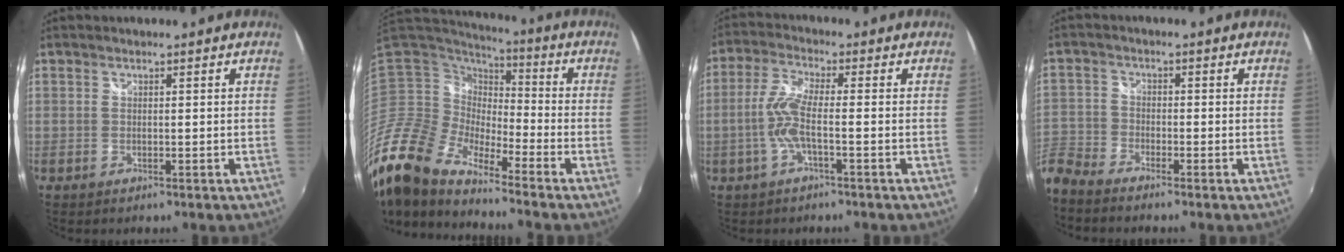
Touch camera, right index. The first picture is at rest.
{"total": 17.4, "force": [-13.3, 4.9, 10.0], "torque": [-0.178, -0.031, -0.270]}
{"total": 6.2, "force": [-1.7, 0.6, 5.9], "torque": [-0.133, 0.003, -0.033]}
{"total": 6.8, "force": [-5.7, 3.5, 1.4], "torque": [-0.051, -0.001, -0.134]}